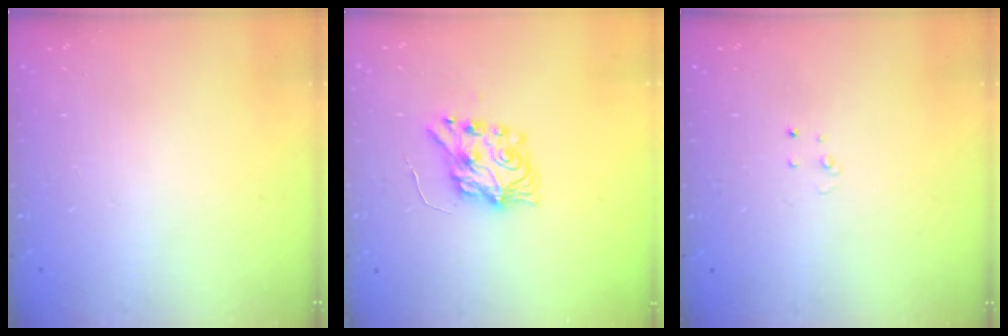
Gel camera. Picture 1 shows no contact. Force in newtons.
{"total": 7.7, "press": 7.7, "slide": 0.8}
{"total": 2.6, "press": 2.6, "slide": 0.2}